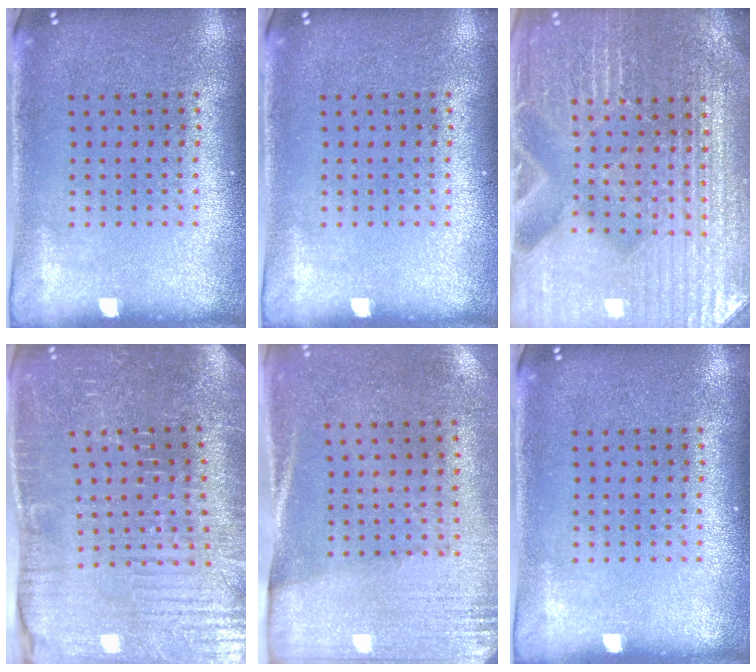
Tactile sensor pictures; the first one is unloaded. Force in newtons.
{"total": 0.0}
{"total": 4.7, "press": 4.5, "slide": 1.4}
{"total": 4.3, "press": 4.2, "slide": 0.4}
{"total": 2.7, "press": 2.4, "slide": 1.2}
{"total": 0.0}